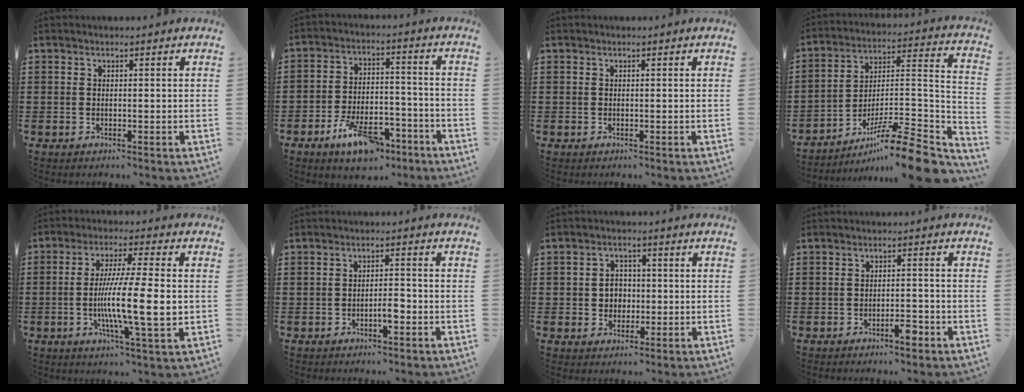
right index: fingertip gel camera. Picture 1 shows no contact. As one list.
[{"total": 8.9, "force": [-5.9, 3.6, 5.5], "torque": [-0.100, 0.015, -0.105]}, {"total": 0.0}, {"total": 12.0, "force": [-9.2, 1.1, 7.7], "torque": [-0.115, 0.017, -0.173]}, {"total": 12.6, "force": [-1.5, 1.5, 12.4], "torque": [-0.223, -0.014, -0.031]}, {"total": 2.9, "force": [-1.2, 0.9, 2.5], "torque": [-0.044, 0.007, -0.022]}, {"total": 3.4, "force": [-0.3, 3.1, 1.4], "torque": [-0.030, 0.004, -0.011]}, {"total": 2.9, "force": [-1.9, 0.8, 2.1], "torque": [-0.034, 0.003, -0.036]}]